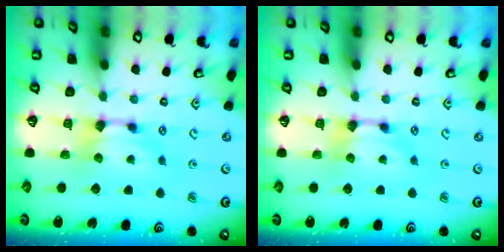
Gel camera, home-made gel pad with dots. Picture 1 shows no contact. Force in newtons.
{"total": 0.0}